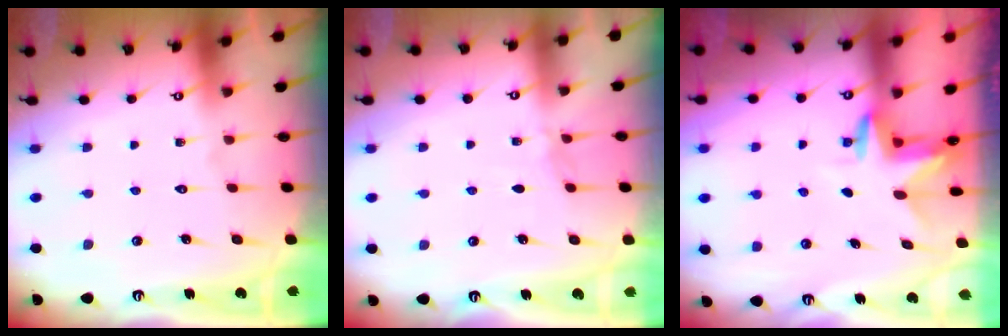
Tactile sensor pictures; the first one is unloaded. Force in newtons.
{"total": 3.0, "press": 2.9, "slide": 0.5}
{"total": 3.3, "press": 3.3, "slide": 0.3}